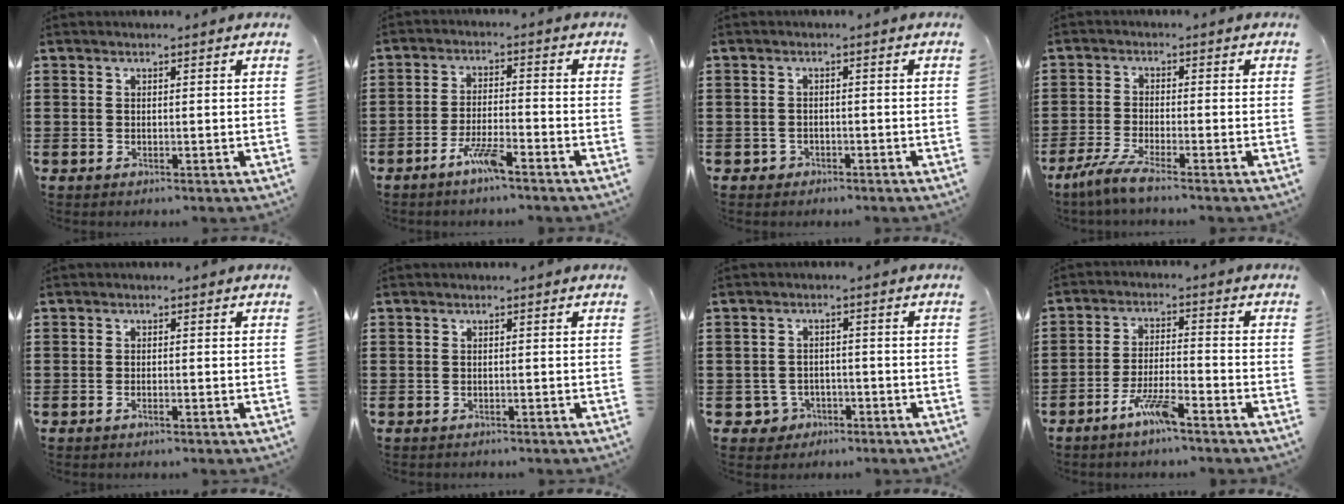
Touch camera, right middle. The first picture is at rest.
{"total": 5.2, "force": [-3.6, 0.7, 3.7], "torque": [-0.080, -0.003, -0.068]}
{"total": 1.3, "force": [-1.1, 0.7, 0.0], "torque": [-0.006, 0.000, -0.025]}
{"total": 4.4, "force": [-3.5, -0.1, 2.6], "torque": [-0.073, -0.019, -0.073]}
{"total": 0.8, "force": [-0.6, 0.1, 0.6], "torque": [-0.012, -0.004, -0.011]}
{"total": 0.8, "force": [-0.7, 0.4, -0.2], "torque": [0.002, 0.003, -0.016]}
{"total": 3.0, "force": [-2.1, 2.0, 0.5], "torque": [-0.026, 0.000, -0.048]}
{"total": 5.9, "force": [-4.2, 0.7, 4.1], "torque": [-0.094, -0.005, -0.082]}